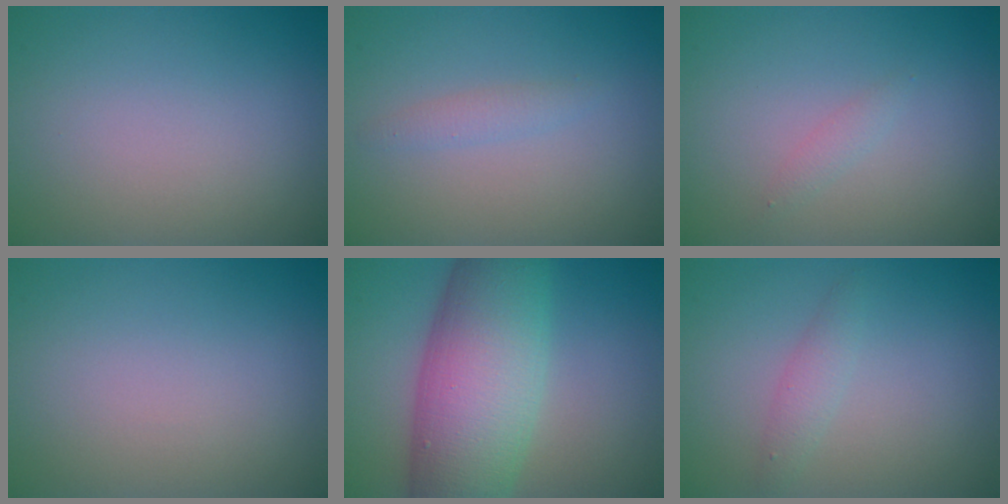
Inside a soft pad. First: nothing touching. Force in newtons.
{"total": 1.1, "press": 1.1, "slide": 0.1}
{"total": 0.8, "press": 0.8, "slide": 0.1}
{"total": 0.0}
{"total": 11.7, "press": 11.7, "slide": 0.3}
{"total": 1.4, "press": 1.4, "slide": 0.0}